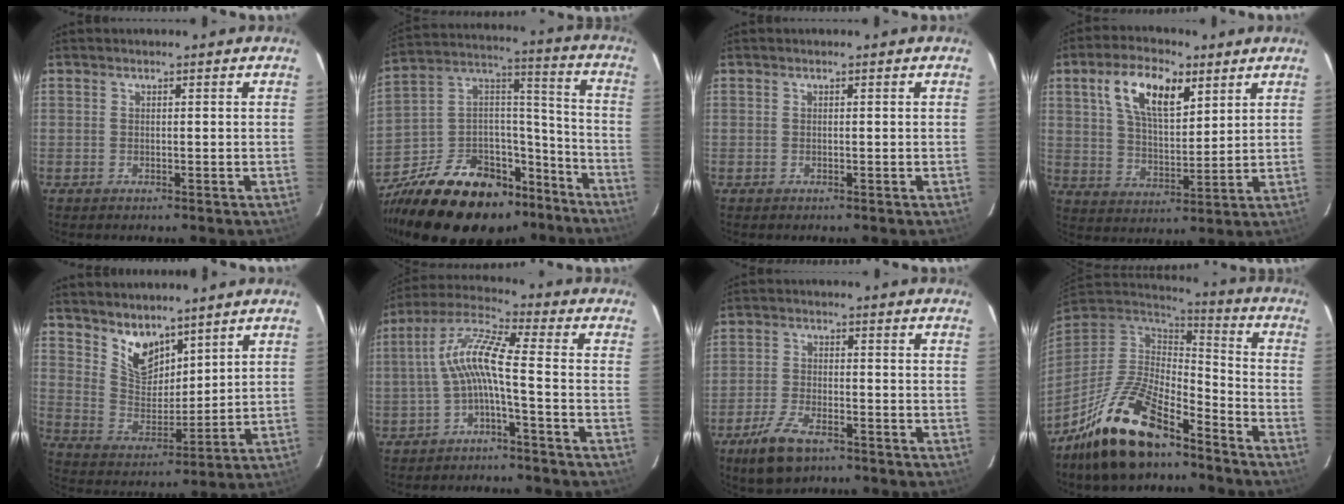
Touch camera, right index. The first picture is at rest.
{"total": 29.1, "force": [-20.3, 15.5, 13.9], "torque": [-0.277, 0.066, -0.288]}
{"total": 0.0}
{"total": 11.8, "force": [5.8, 5.5, 8.8], "torque": [-0.159, 0.018, 0.107]}
{"total": 9.1, "force": [7.0, 4.5, 3.7], "torque": [-0.063, 0.000, 0.141]}
{"total": 8.5, "force": [-2.0, 0.5, 8.3], "torque": [-0.187, 0.019, -0.041]}
{"total": 8.2, "force": [-5.5, 3.5, 5.0], "torque": [-0.124, -0.011, -0.102]}
{"total": 19.3, "force": [-13.6, 6.9, 11.9], "torque": [-0.240, -0.014, -0.246]}